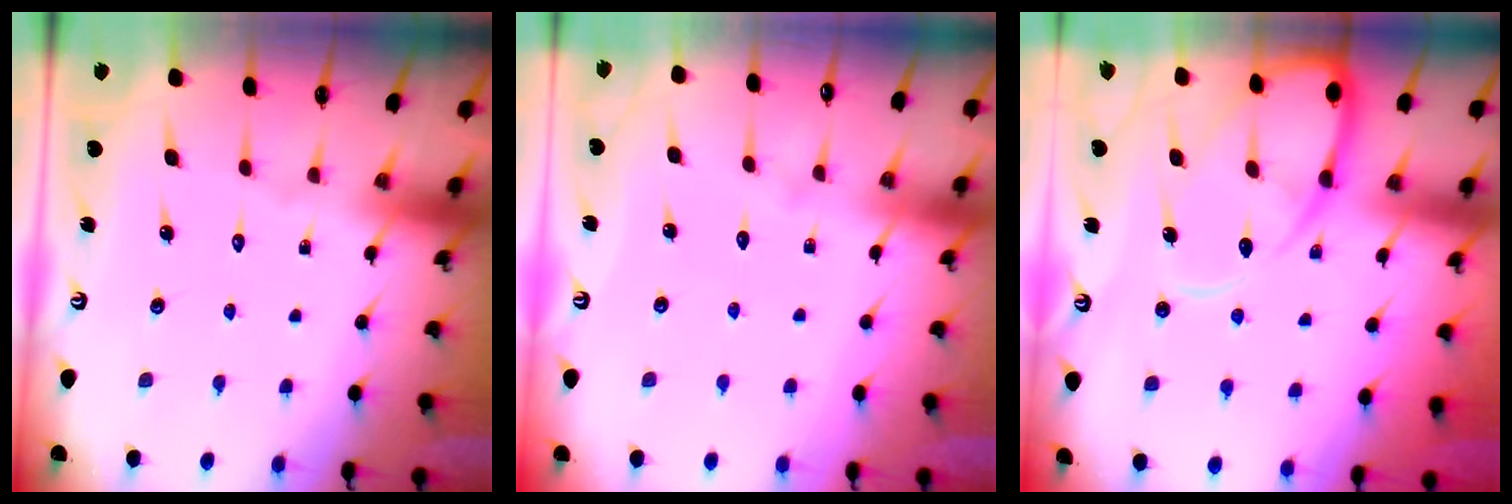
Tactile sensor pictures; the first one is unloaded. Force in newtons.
{"total": 2.6, "press": 2.6, "slide": 0.3}
{"total": 11.8, "press": 11.7, "slide": 1.2}